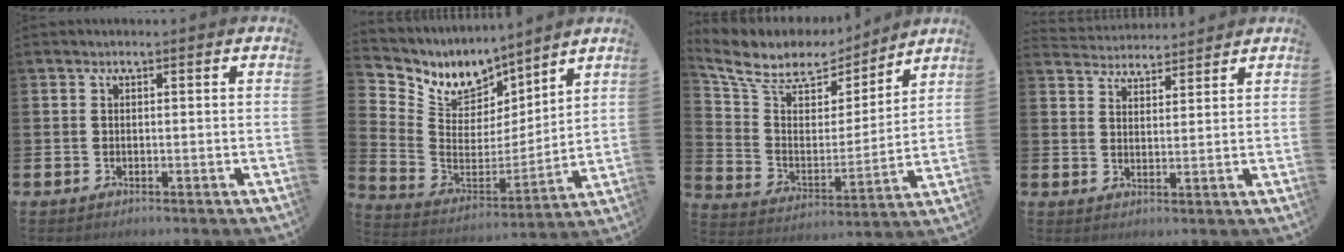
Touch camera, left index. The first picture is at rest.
{"total": 8.6, "force": [7.5, 4.2, 0.7], "torque": [-0.060, -0.059, 0.137]}
{"total": 9.2, "force": [7.9, 4.1, 2.2], "torque": [-0.092, -0.052, 0.140]}
{"total": 4.0, "force": [3.9, 0.7, -0.5], "torque": [-0.004, -0.021, 0.072]}